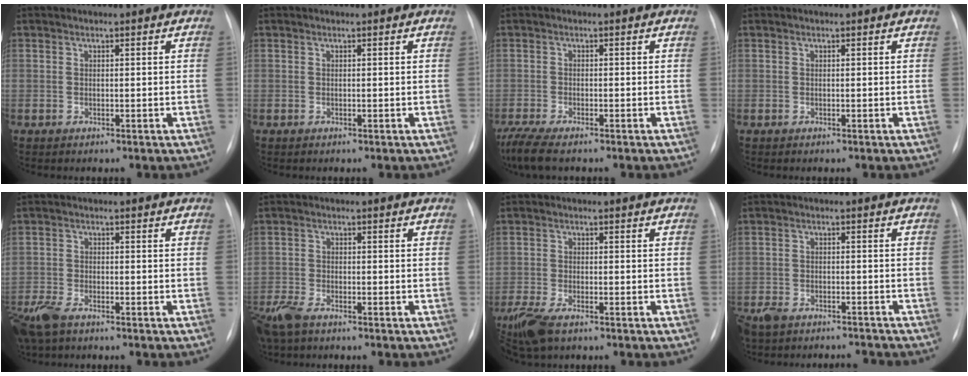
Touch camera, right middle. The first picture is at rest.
{"total": 0.0}
{"total": 6.0, "force": [-4.7, 1.0, 3.6], "torque": [-0.071, -0.016, -0.079]}
{"total": 0.0}
{"total": 7.5, "force": [-5.7, 2.6, 4.1], "torque": [-0.088, -0.016, -0.107]}
{"total": 6.4, "force": [-5.0, 2.0, 3.4], "torque": [-0.072, -0.014, -0.097]}
{"total": 7.0, "force": [-5.0, 2.1, 4.4], "torque": [-0.092, -0.017, -0.091]}
{"total": 10.7, "force": [-9.6, 3.3, 3.5], "torque": [-0.071, 0.003, -0.136]}